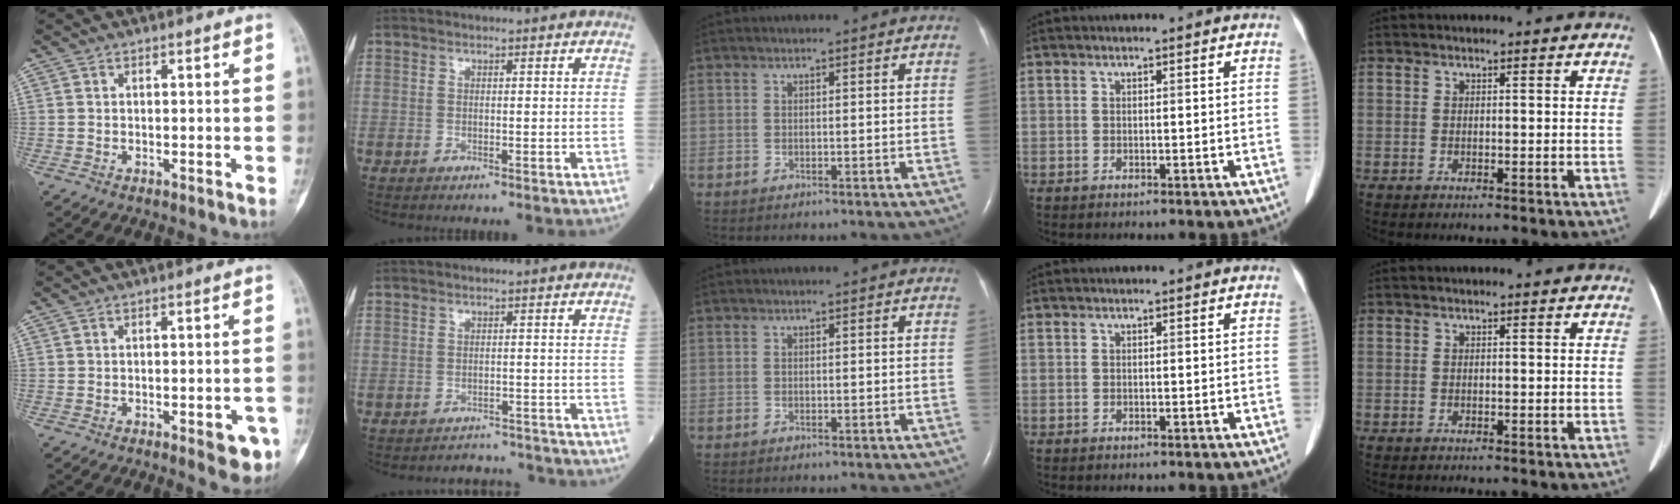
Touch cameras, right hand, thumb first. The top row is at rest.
{"thumb": {"total": 5.5, "force": [-2.4, 2.1, 4.5], "torque": [-0.039, 0.009, -0.023]}, "index": {"total": 5.8, "force": [-5.6, 1.3, -0.7], "torque": [0.012, 0.012, -0.071]}}